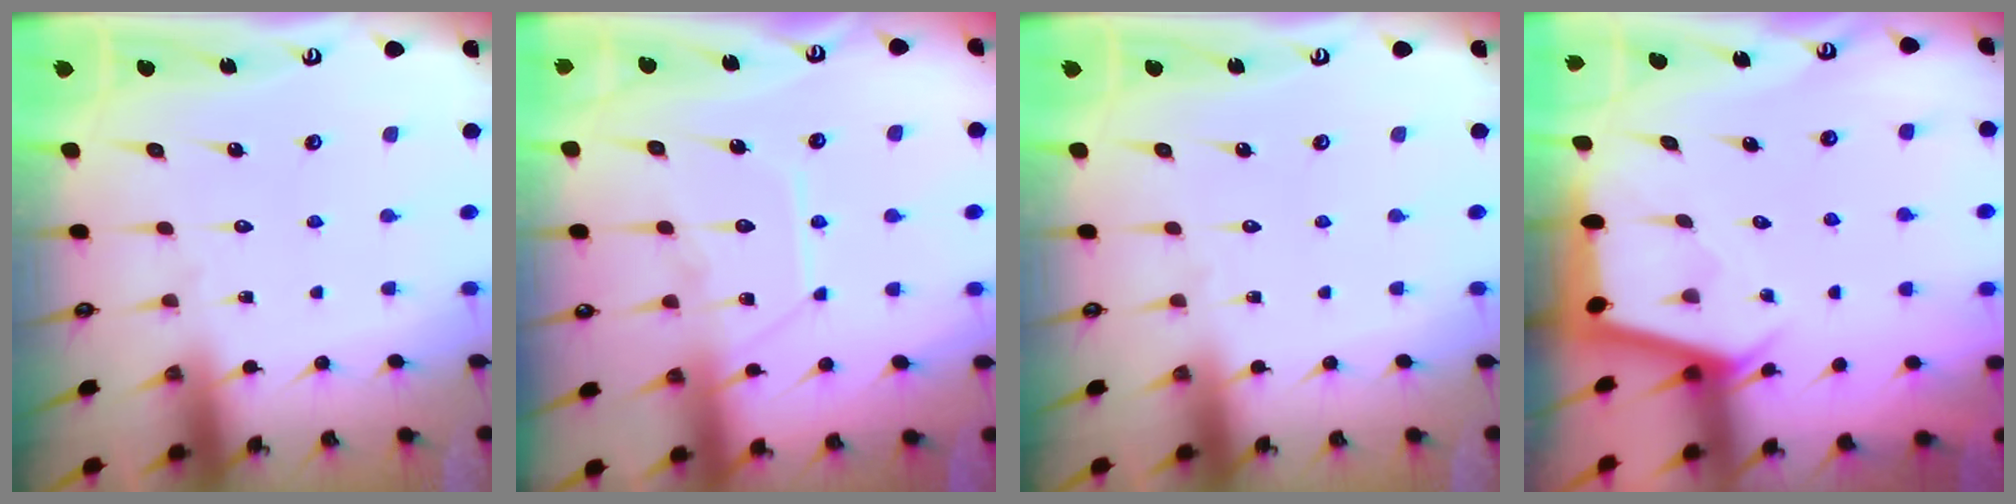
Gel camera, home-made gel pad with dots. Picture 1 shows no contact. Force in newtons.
{"total": 10.5, "press": 10.4, "slide": 0.9}
{"total": 0.0}
{"total": 2.8, "press": 2.8, "slide": 0.4}